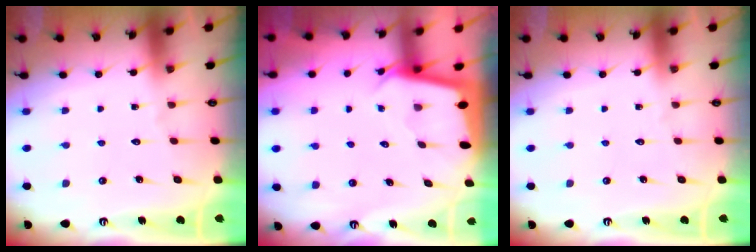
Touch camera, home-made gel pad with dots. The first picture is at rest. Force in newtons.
{"total": 2.1, "press": 2.1, "slide": 0.1}
{"total": 0.0}